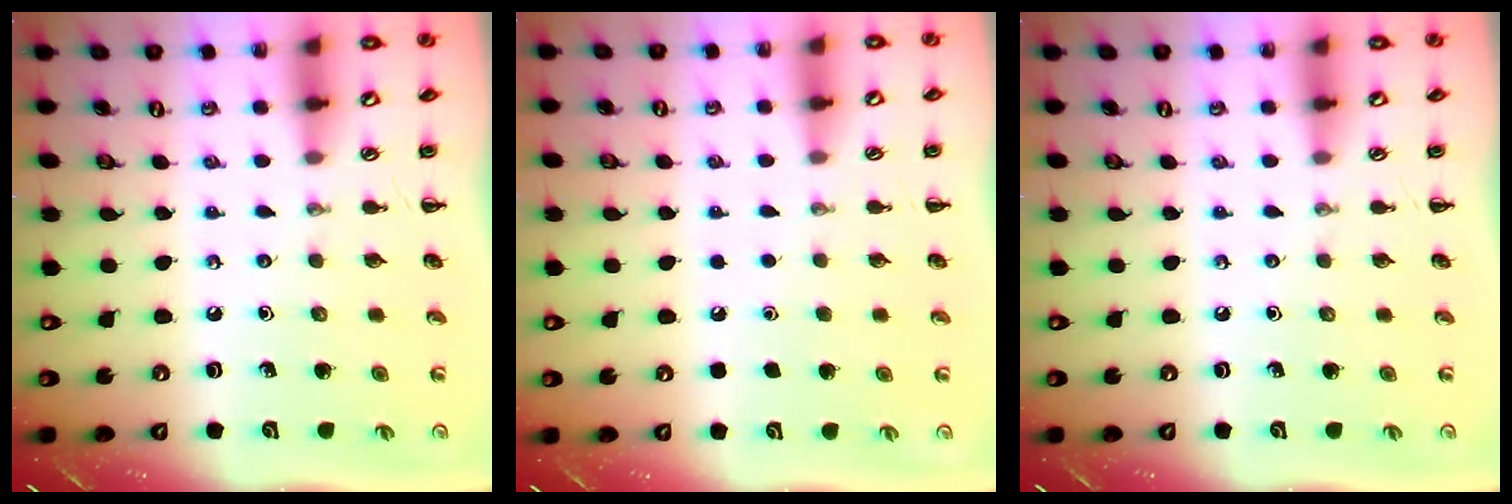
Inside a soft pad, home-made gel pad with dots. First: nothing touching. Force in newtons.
{"total": 1.6, "press": 1.6, "slide": 0.1}
{"total": 0.0}